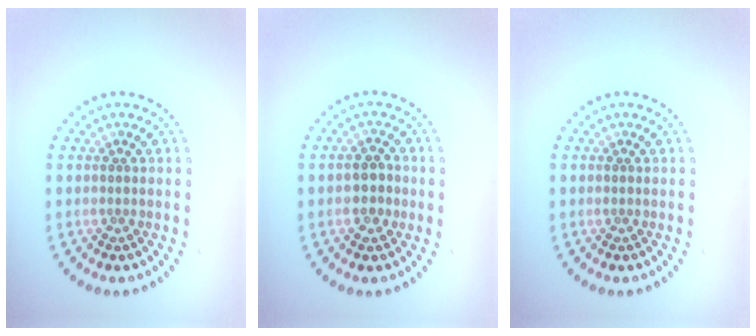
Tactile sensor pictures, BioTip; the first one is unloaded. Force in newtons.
{"total": 2.4, "press": 2.3, "slide": 0.7}
{"total": 0.0}